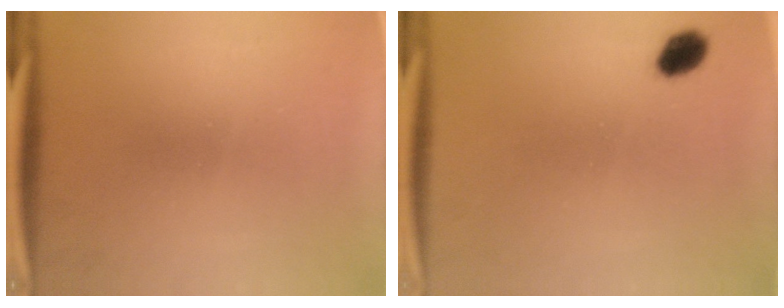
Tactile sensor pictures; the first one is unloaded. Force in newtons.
{"total": 3.6}